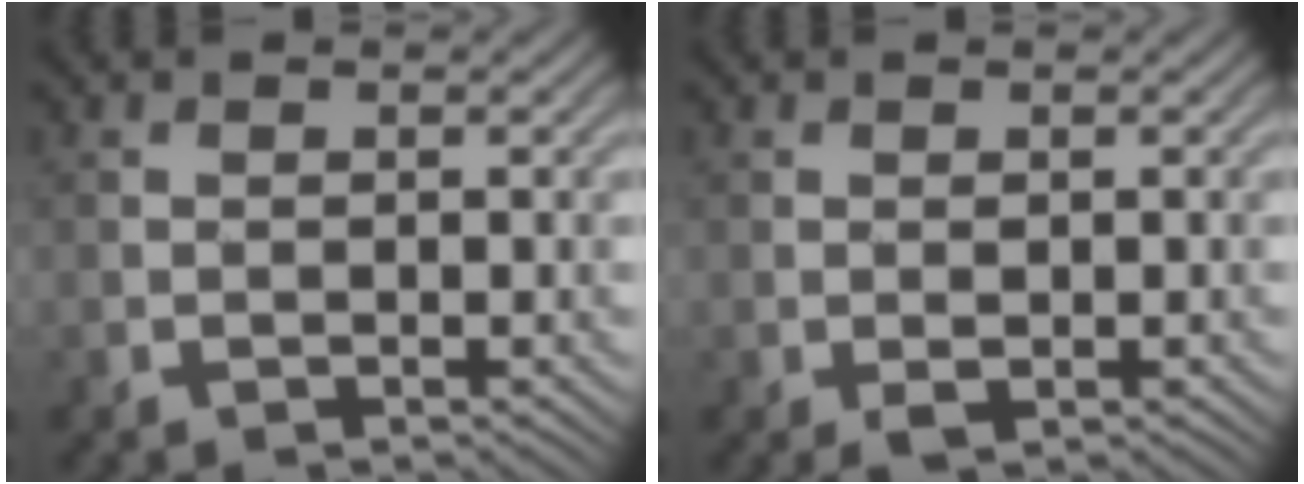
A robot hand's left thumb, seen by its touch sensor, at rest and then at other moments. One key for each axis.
{"total": 1.3, "fx": -0.2, "fy": 0.9, "fz": 1.0, "tx": -0.018, "ty": -0.002, "tz": -0.003}